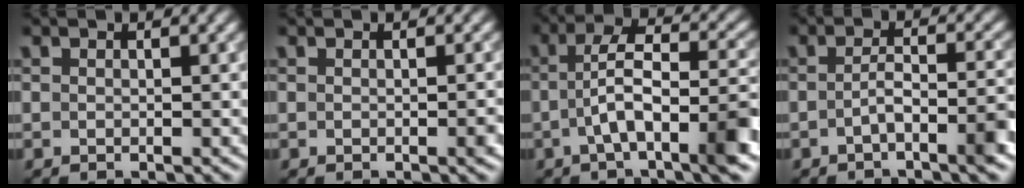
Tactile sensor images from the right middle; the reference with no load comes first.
{"total": 0.8, "force": [-0.3, 0.1, 0.7], "torque": [-0.009, 0.001, -0.003]}
{"total": 7.8, "force": [-2.3, 2.4, 7.0], "torque": [-0.115, 0.016, -0.043]}
{"total": 3.6, "force": [-1.5, 0.9, 3.1], "torque": [-0.050, 0.008, -0.030]}